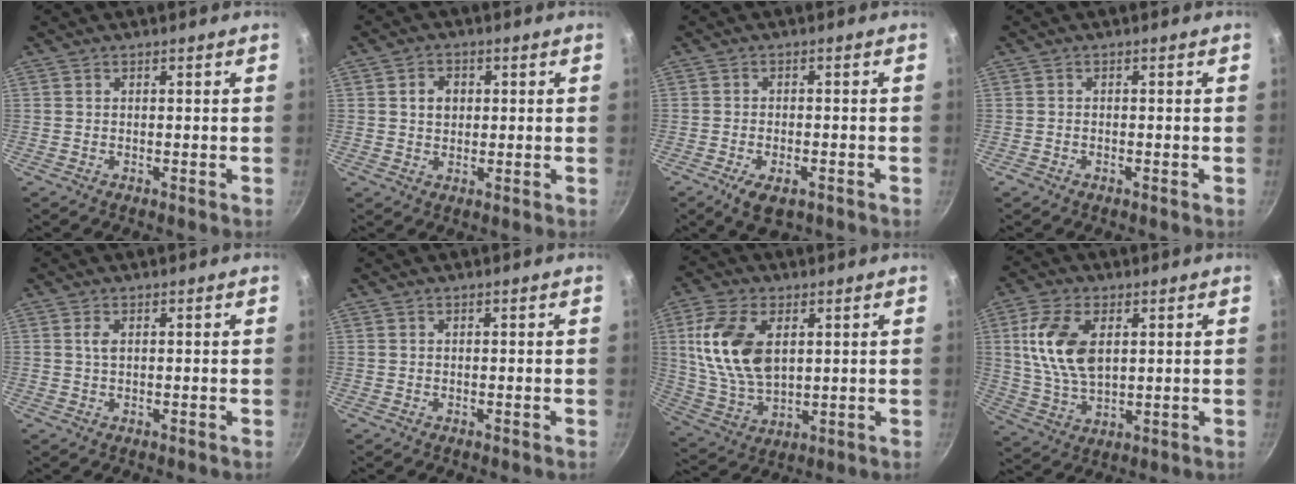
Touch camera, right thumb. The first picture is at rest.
{"total": 4.1, "force": [0.8, 3.3, 2.3], "torque": [-0.019, 0.005, 0.012]}
{"total": 5.7, "force": [-2.8, 2.9, 4.0], "torque": [-0.065, 0.008, -0.042]}
{"total": 0.9, "force": [-0.5, 0.6, 0.4], "torque": [-0.011, 0.005, -0.008]}
{"total": 1.7, "force": [0.5, 0.9, 1.3], "torque": [-0.025, 0.000, 0.009]}
{"total": 0.0}
{"total": 15.3, "force": [3.7, 9.1, 11.8], "torque": [-0.214, -0.013, 0.080]}
{"total": 12.8, "force": [3.1, 7.3, 10.0], "torque": [-0.187, -0.012, 0.062]}